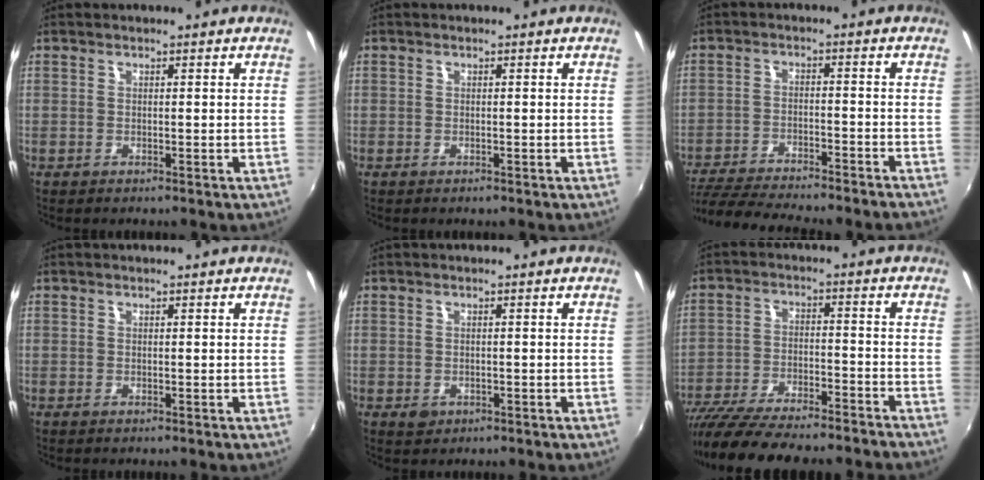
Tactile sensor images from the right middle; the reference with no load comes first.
{"total": 0.8, "force": [-0.5, 0.6, 0.1], "torque": [-0.004, 0.000, -0.007]}
{"total": 16.3, "force": [-14.4, 1.8, 7.5], "torque": [-0.157, -0.027, -0.218]}
{"total": 0.0}
{"total": 2.0, "force": [-0.8, 1.6, 0.8], "torque": [-0.014, -0.003, -0.009]}
{"total": 21.3, "force": [-18.7, 2.9, 9.8], "torque": [-0.192, -0.046, -0.285]}